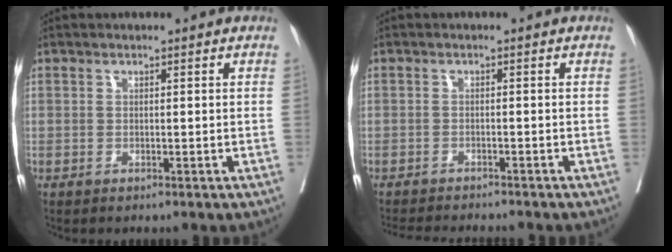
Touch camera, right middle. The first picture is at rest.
{"total": 7.8, "force": [-7.3, 0.6, 2.6], "torque": [-0.031, -0.010, -0.104]}